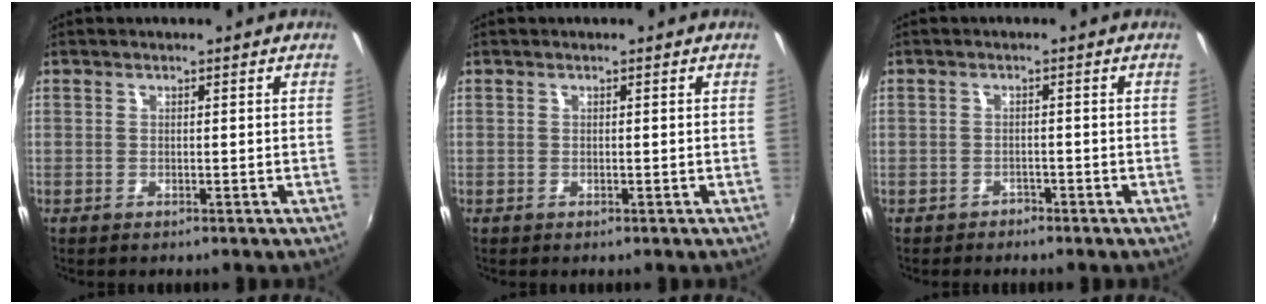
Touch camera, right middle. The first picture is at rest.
{"total": 0.0}
{"total": 1.8, "force": [-1.3, 1.2, -0.2], "torque": [-0.001, 0.007, -0.020]}